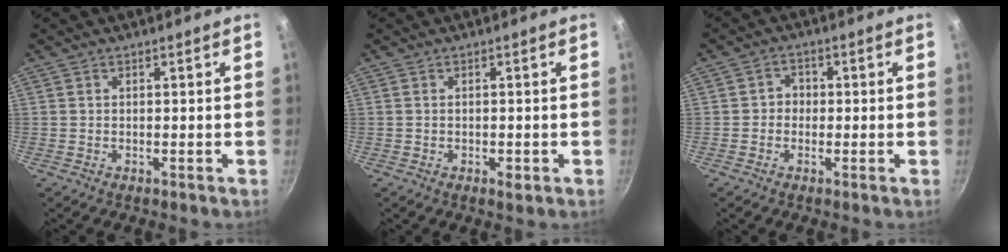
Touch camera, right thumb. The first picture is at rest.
{"total": 1.6, "force": [-0.6, 0.8, 1.3], "torque": [-0.021, -0.001, -0.010]}
{"total": 2.9, "force": [-0.4, 2.6, 1.0], "torque": [0.004, 0.009, -0.012]}